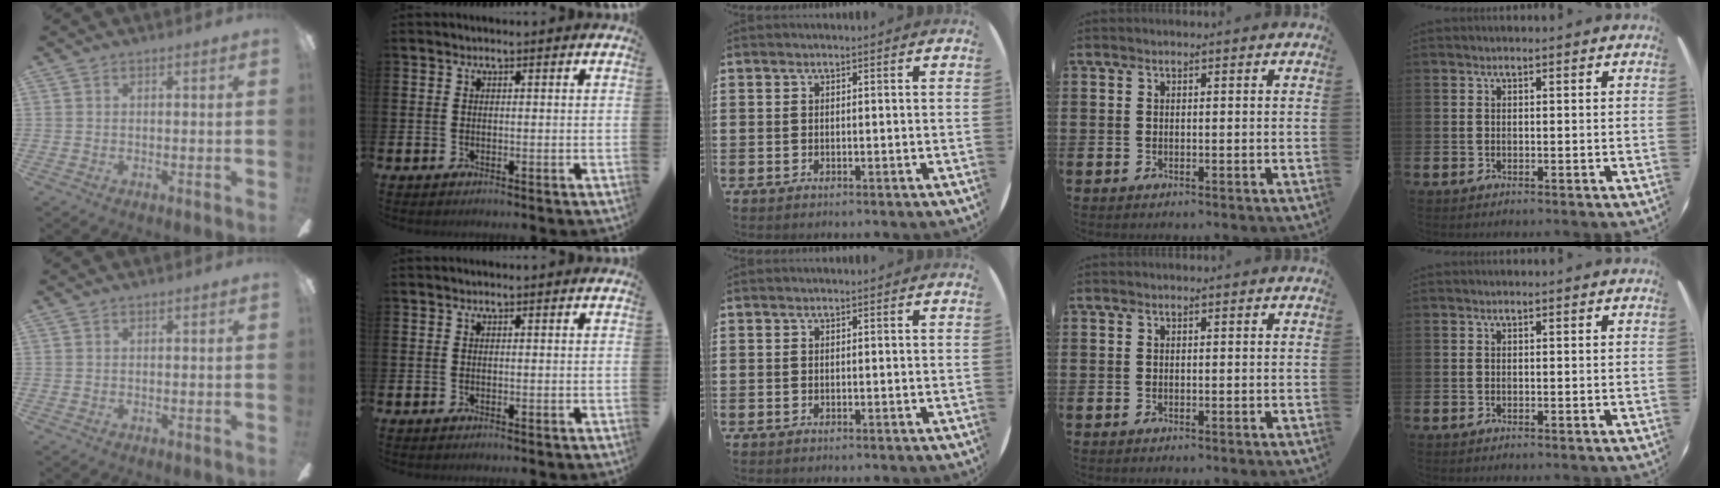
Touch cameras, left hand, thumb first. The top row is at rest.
{}